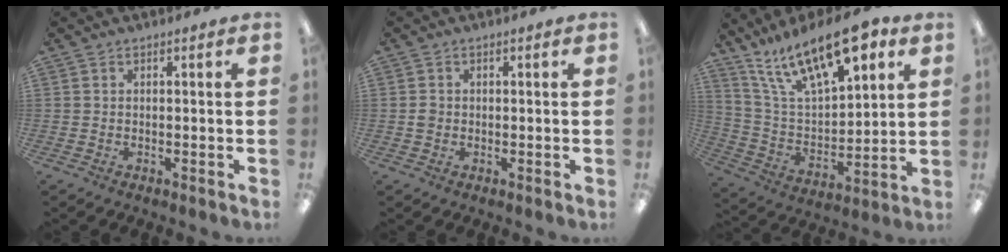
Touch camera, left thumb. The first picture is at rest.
{"total": 1.3, "force": [0.0, 1.2, 0.5], "torque": [-0.010, 0.004, -0.001]}
{"total": 21.0, "force": [13.7, 8.0, 13.8], "torque": [-0.246, -0.069, 0.240]}